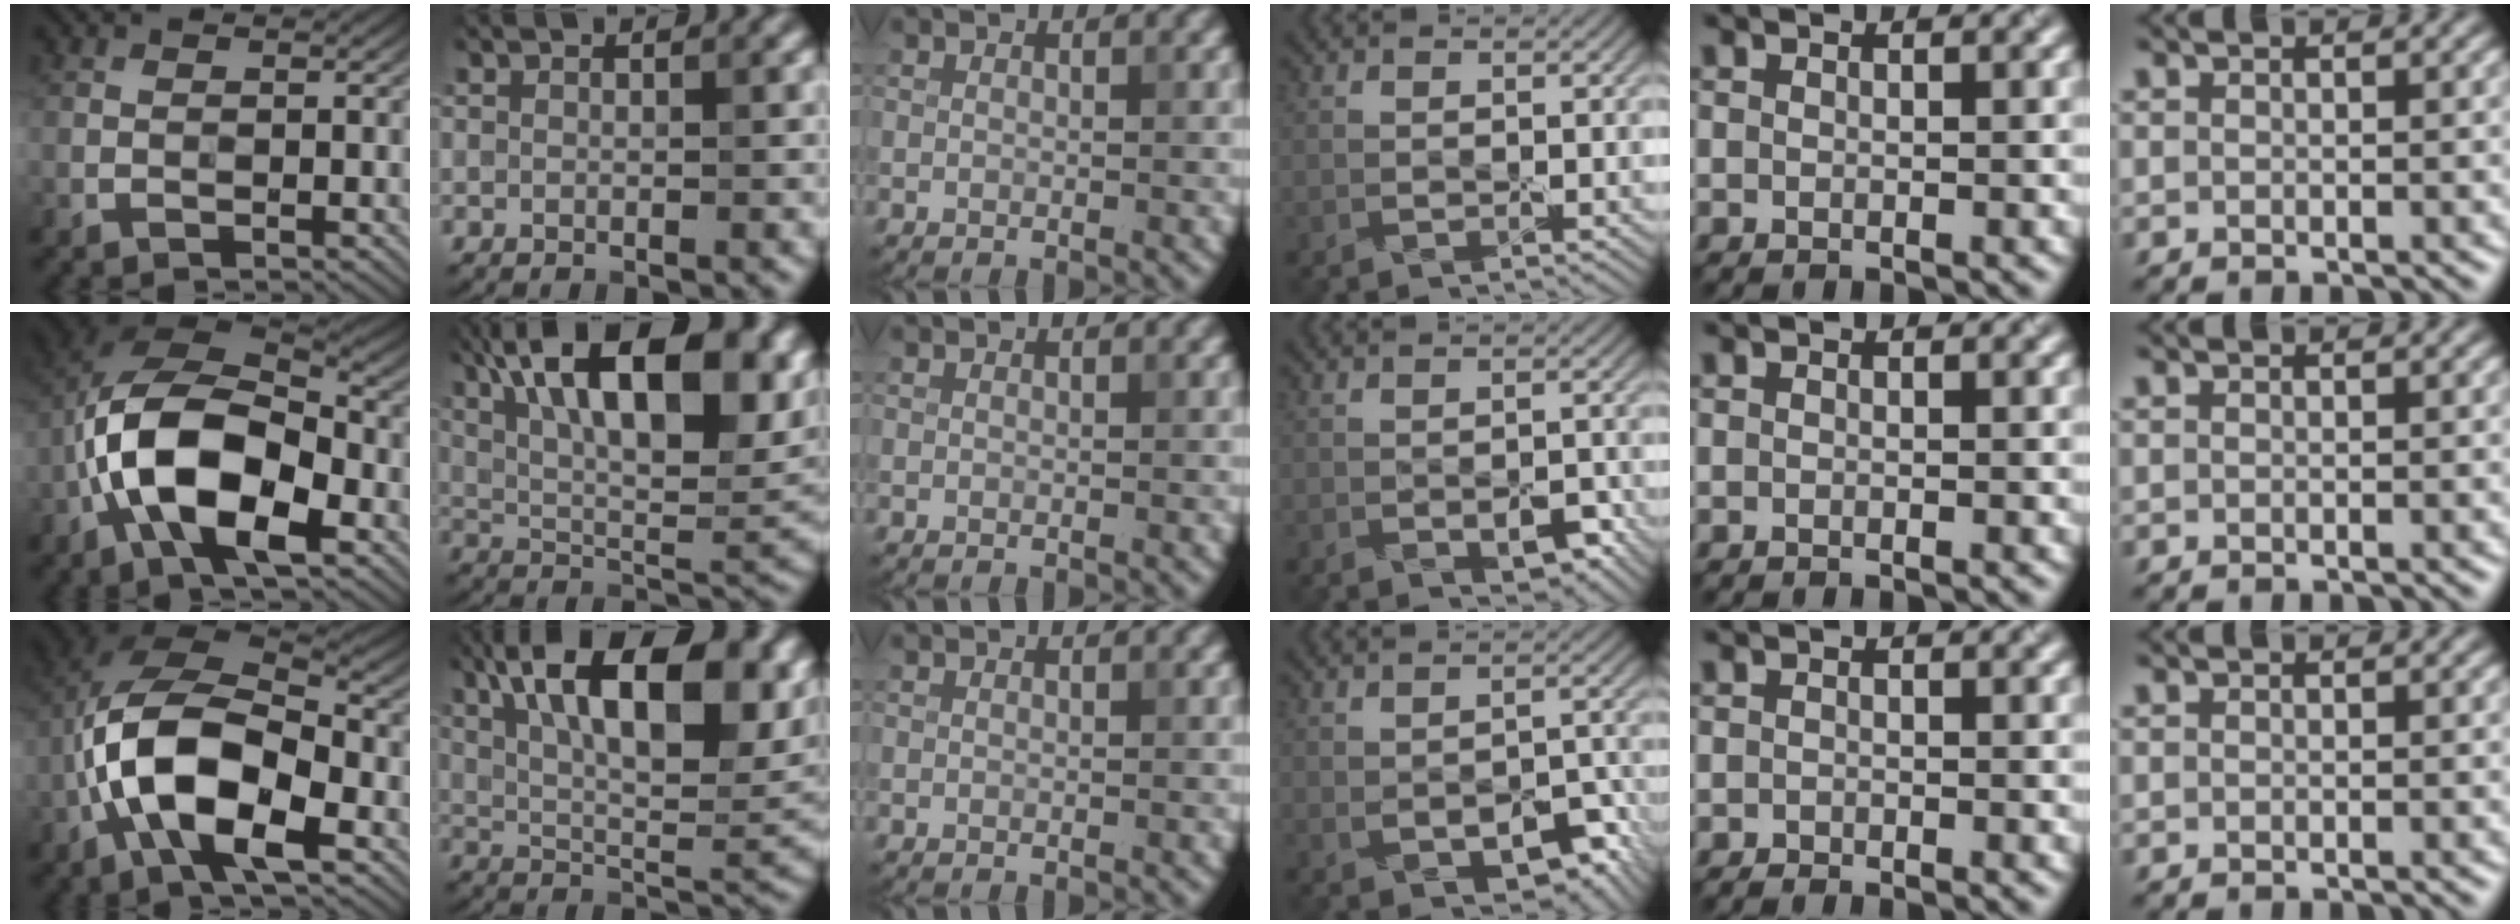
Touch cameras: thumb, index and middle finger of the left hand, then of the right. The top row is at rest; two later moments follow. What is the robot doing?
{"motion": "peel", "object": "shipping label"}